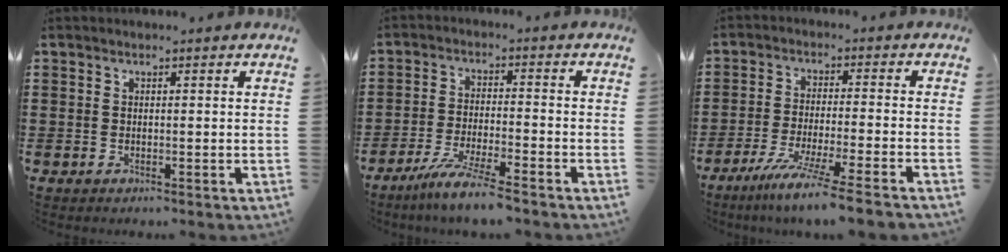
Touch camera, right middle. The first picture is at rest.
{"total": 6.4, "force": [-5.5, -0.3, 3.3], "torque": [-0.069, -0.016, -0.103]}
{"total": 7.5, "force": [-6.1, -0.8, 4.2], "torque": [-0.076, -0.016, -0.115]}